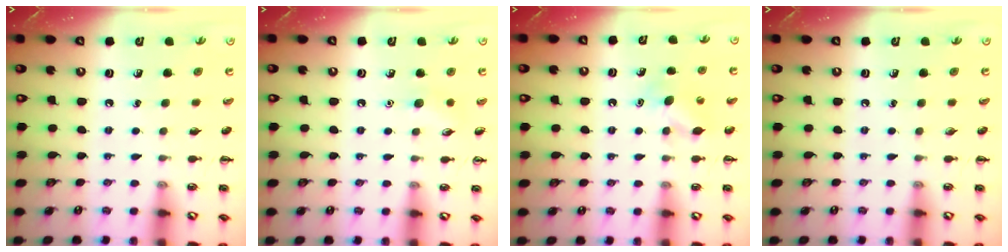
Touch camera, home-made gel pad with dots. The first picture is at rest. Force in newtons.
{"total": 6.0, "press": 5.7, "slide": 1.8}
{"total": 6.0, "press": 6.0, "slide": 0.8}
{"total": 0.0}